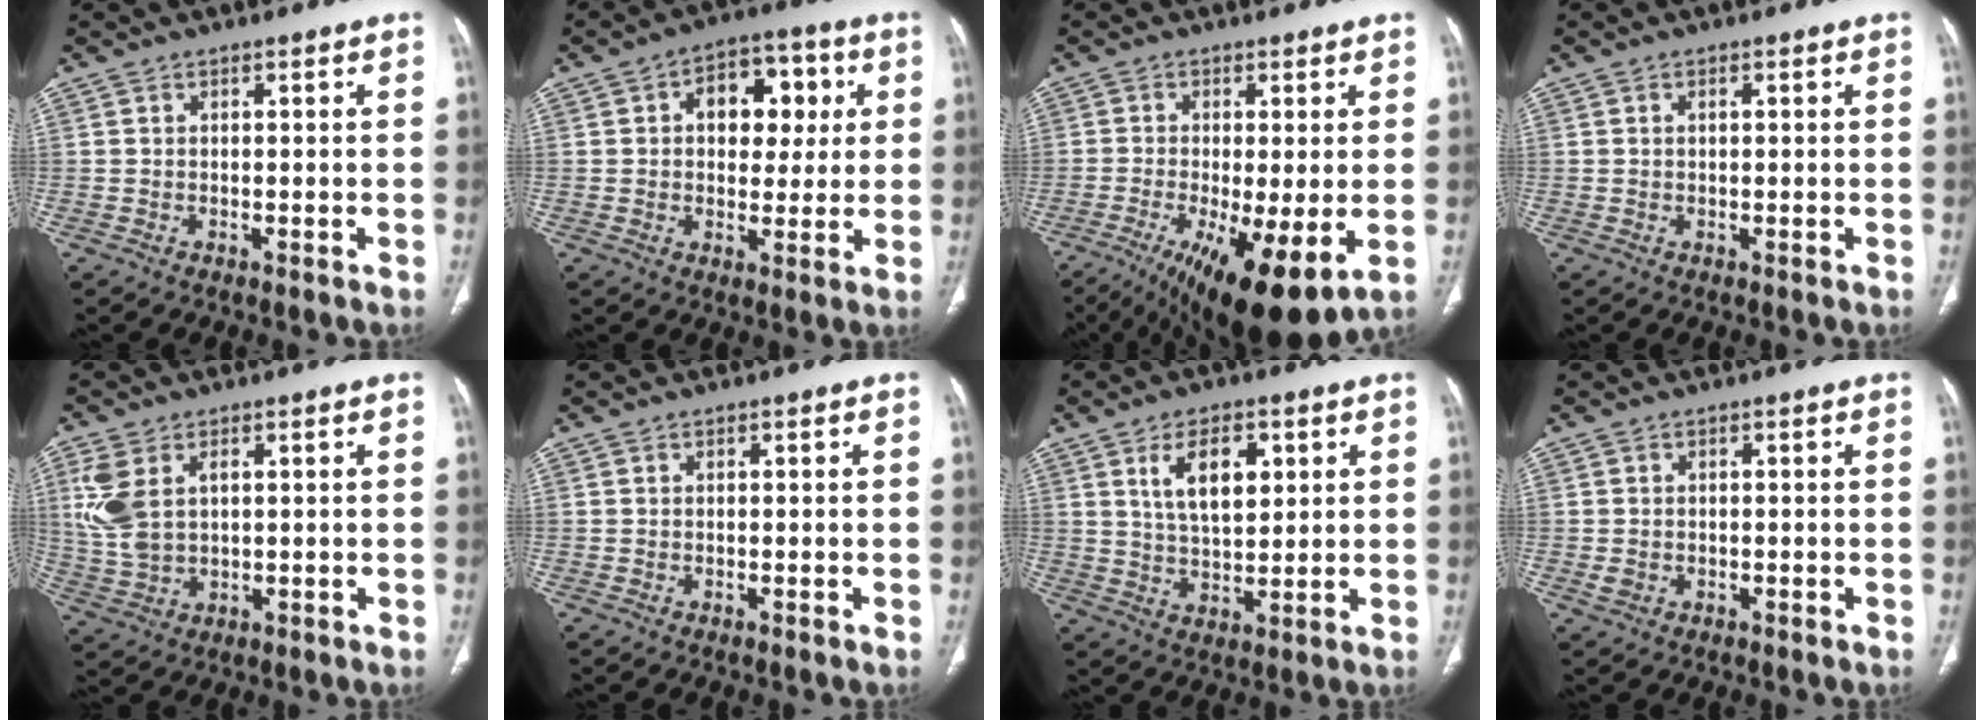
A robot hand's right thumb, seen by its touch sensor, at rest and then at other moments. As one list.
[{"total": 11.7, "force": [2.6, 7.8, 8.2], "torque": [-0.065, 0.014, 0.034]}, {"total": 14.7, "force": [-5.1, 4.1, 13.2], "torque": [-0.207, -0.024, -0.071]}, {"total": 1.0, "force": [0.2, 0.5, 0.8], "torque": [-0.017, 0.002, 0.005]}, {"total": 8.7, "force": [2.4, 5.4, 6.4], "torque": [-0.148, 0.003, 0.058]}, {"total": 0.0}, {"total": 9.3, "force": [3.4, 4.8, 7.2], "torque": [-0.103, -0.013, 0.066]}, {"total": 1.6, "force": [-0.3, 1.3, 0.8], "torque": [-0.016, 0.002, -0.001]}]